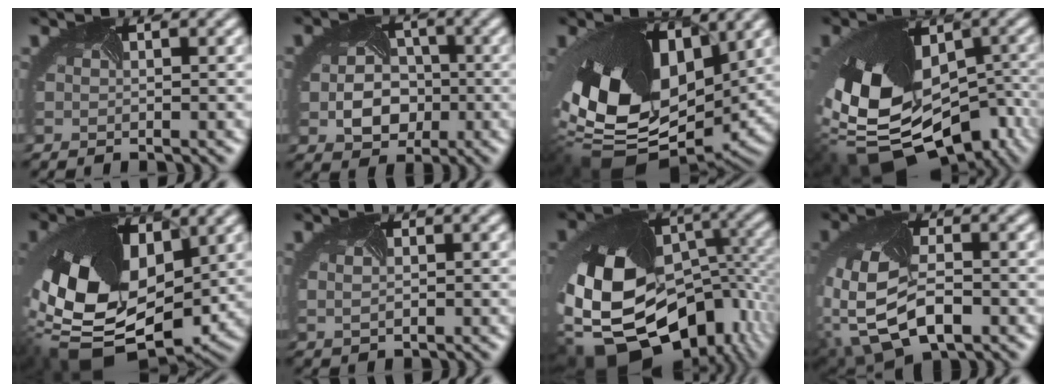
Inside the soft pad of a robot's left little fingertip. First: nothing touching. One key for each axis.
{"total": 4.5, "fx": -0.9, "fy": 3.9, "fz": 2.2, "tx": -0.052, "ty": -0.009, "tz": -0.013}
{"total": 17.4, "fx": 0.4, "fy": 11.3, "fz": 13.2, "tx": -0.290, "ty": -0.061, "tz": 0.044}
{"total": 16.5, "fx": -7.0, "fy": 10.3, "fz": 10.8, "tx": -0.223, "ty": -0.051, "tz": -0.071}
{"total": 15.2, "fx": 0.1, "fy": 9.9, "fz": 11.5, "tx": -0.269, "ty": -0.038, "tz": 0.021}
{"total": 2.2, "fx": 0.8, "fy": 1.7, "fz": 1.1, "tx": -0.014, "ty": 0.016, "tz": 0.000}
{"total": 19.6, "fx": -6.6, "fy": 12.9, "fz": 13.2, "tx": -0.275, "ty": -0.042, "tz": -0.079}
{"total": 7.0, "fx": -2.0, "fy": 4.1, "fz": 5.3, "tx": -0.132, "ty": -0.020, "tz": -0.038}